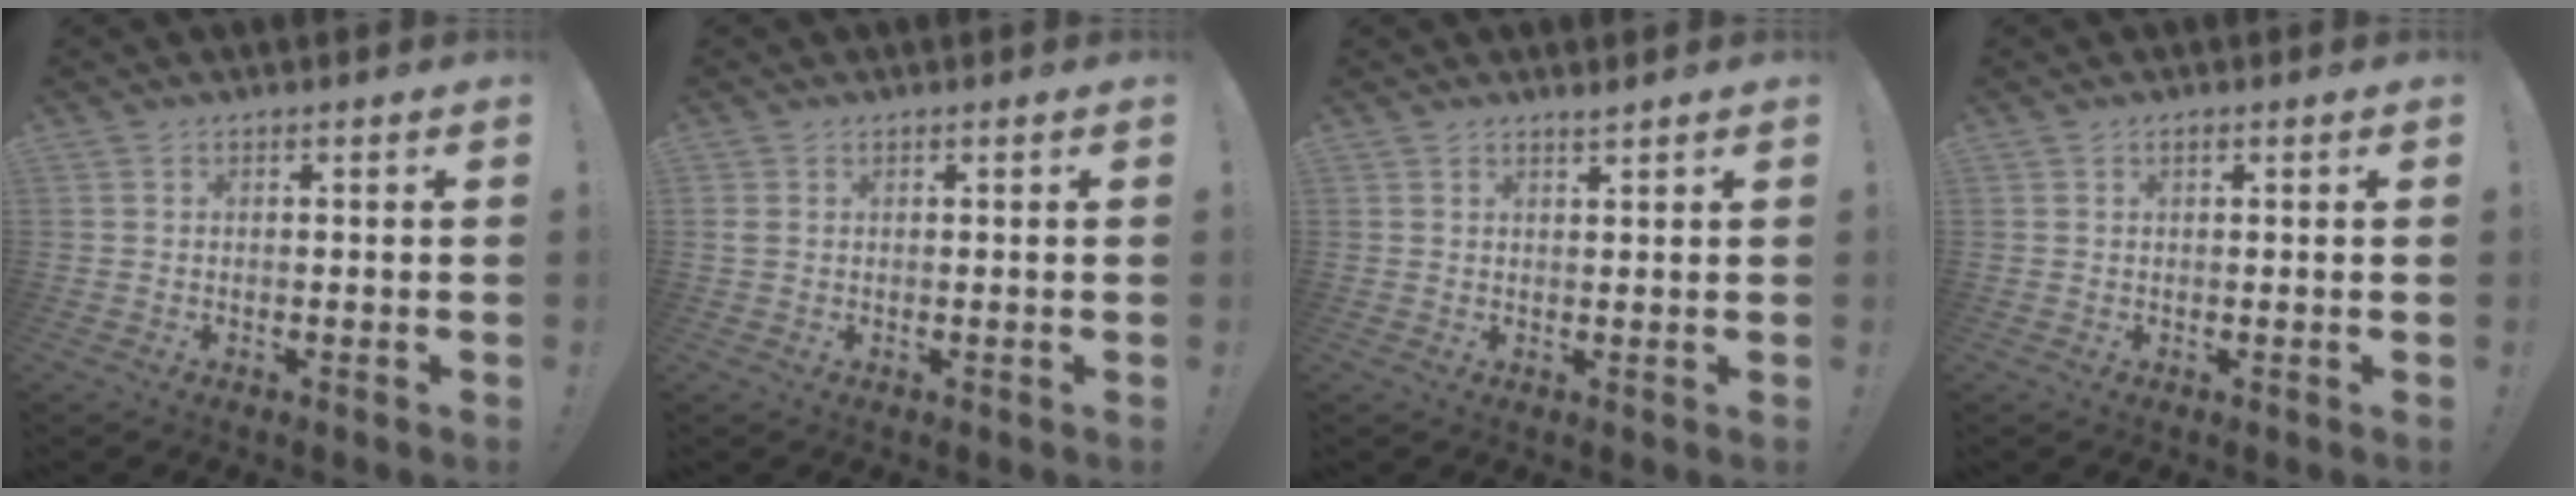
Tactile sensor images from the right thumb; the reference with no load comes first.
{"total": 1.2, "force": [0.6, 0.7, 0.9], "torque": [-0.010, 0.000, 0.009]}
{"total": 1.3, "force": [1.2, 0.0, 0.5], "torque": [-0.010, -0.004, 0.022]}
{"total": 1.0, "force": [0.6, 0.5, 0.6], "torque": [-0.014, 0.002, 0.010]}